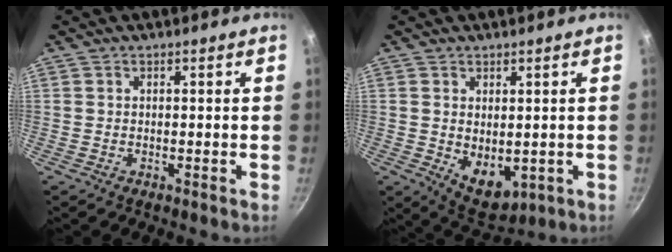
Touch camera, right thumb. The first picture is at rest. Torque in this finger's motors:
{"motor_torque": [-0.40, 0.31, 0.82, -0.10, 0.00]}